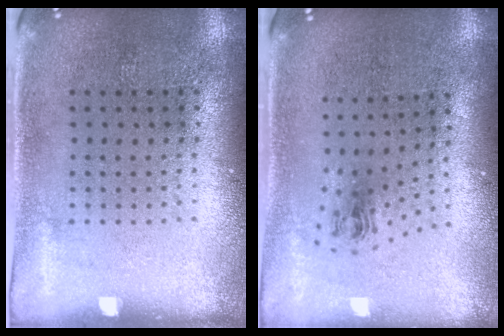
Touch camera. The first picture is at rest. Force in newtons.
{"total": 0.9, "press": 0.4, "slide": 0.8}